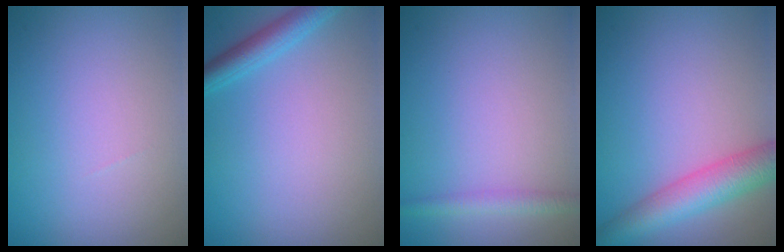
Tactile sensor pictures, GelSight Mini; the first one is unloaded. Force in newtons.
{"total": 2.7, "press": 2.7, "slide": 0.1}
{"total": 1.6, "press": 1.6, "slide": 0.1}
{"total": 5.2, "press": 5.2, "slide": 0.3}